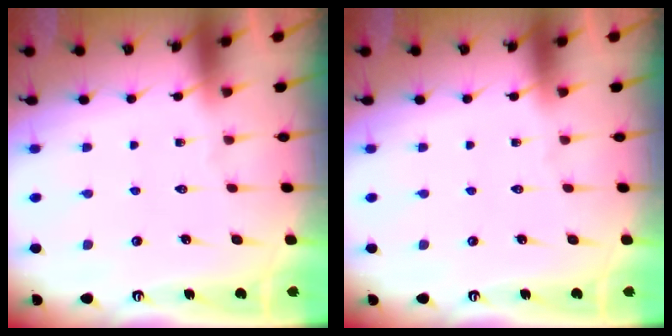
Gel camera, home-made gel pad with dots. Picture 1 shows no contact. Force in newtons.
{"total": 0.0}